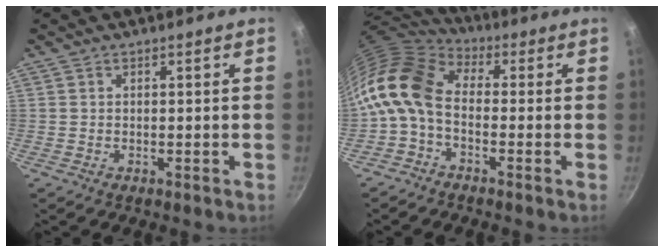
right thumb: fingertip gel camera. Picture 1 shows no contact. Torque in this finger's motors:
{"motor_torque": [1.15, 3.16, 2.04, -0.71, 0.23]}